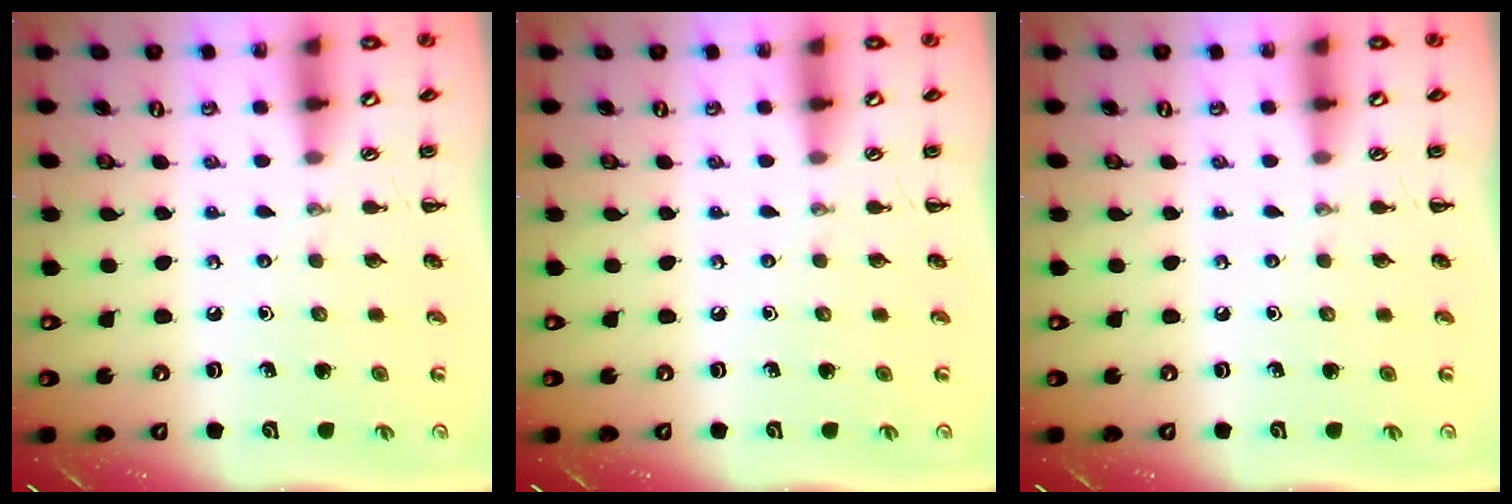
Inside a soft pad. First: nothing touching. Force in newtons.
{"total": 0.0}
{"total": 0.0}